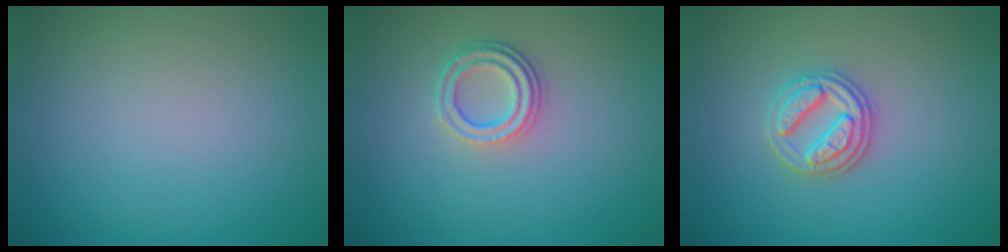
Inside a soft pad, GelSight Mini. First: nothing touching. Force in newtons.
{"total": 3.1, "press": 2.4, "slide": 2.0}
{"total": 3.3, "press": 3.0, "slide": 1.3}